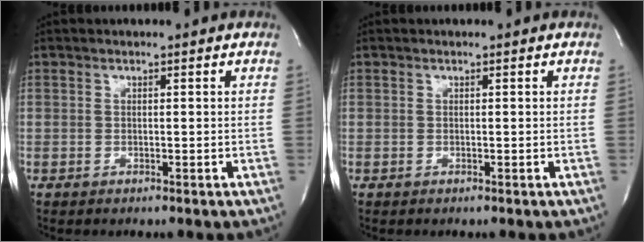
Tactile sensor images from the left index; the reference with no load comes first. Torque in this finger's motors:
{"motor_torque": [0.00, 0.00, -0.03, -0.01]}